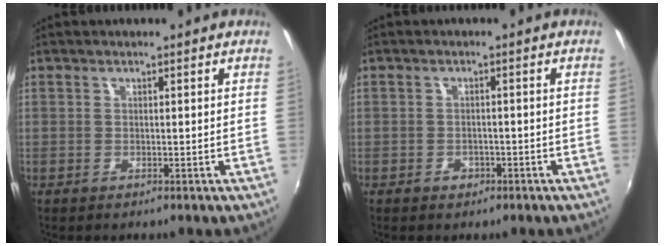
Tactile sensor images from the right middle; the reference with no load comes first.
{"total": 2.2, "force": [-1.2, 1.7, 0.6], "torque": [-0.012, -0.002, -0.017]}